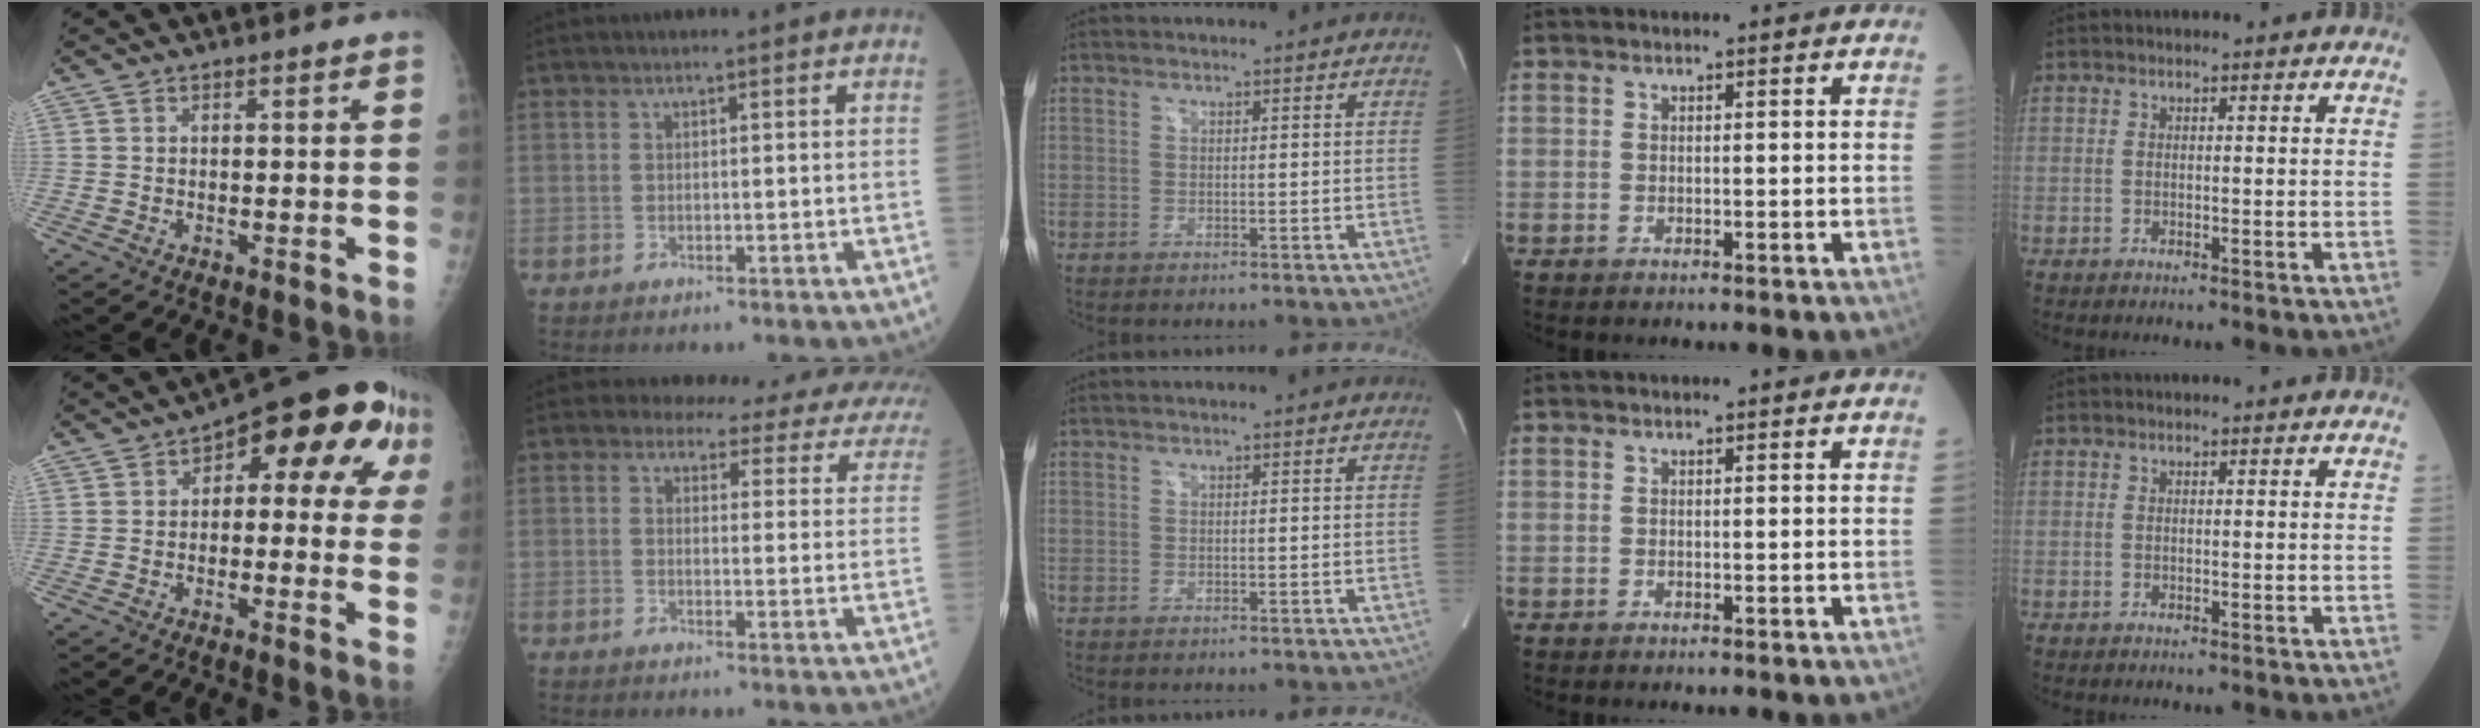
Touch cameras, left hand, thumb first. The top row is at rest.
{"thumb": {"total": 15.5, "force": [4.3, 7.8, 12.7], "torque": [-0.107, 0.025, 0.039]}, "index": {"total": 16.7, "force": [15.0, 5.4, 5.0], "torque": [-0.051, -0.039, 0.140]}}